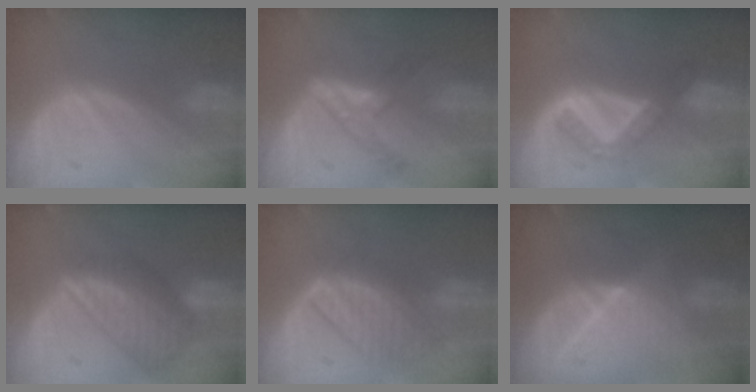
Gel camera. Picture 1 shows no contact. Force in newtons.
{"total": 5.1, "press": 5.1, "slide": 0.3}
{"total": 5.4, "press": 4.7, "slide": 2.7}
{"total": 8.4, "press": 7.5, "slide": 3.9}
{"total": 6.6, "press": 6.3, "slide": 1.9}
{"total": 8.6, "press": 7.7, "slide": 3.8}